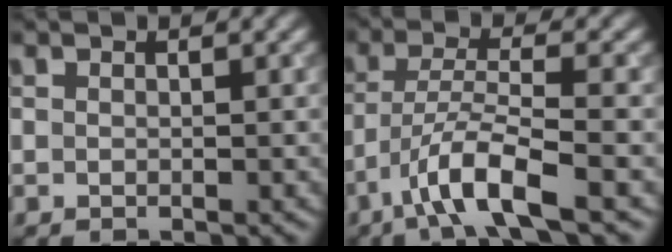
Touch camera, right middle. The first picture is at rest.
{"total": 5.7, "force": [-3.3, 0.9, 4.5], "torque": [-0.079, 0.004, -0.069]}